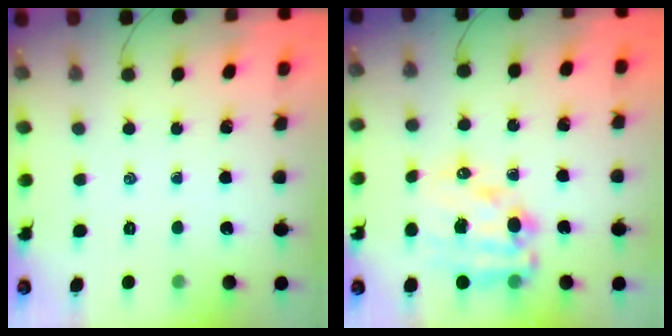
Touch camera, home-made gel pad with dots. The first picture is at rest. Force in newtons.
{"total": 14.6, "press": 14.3, "slide": 3.0}